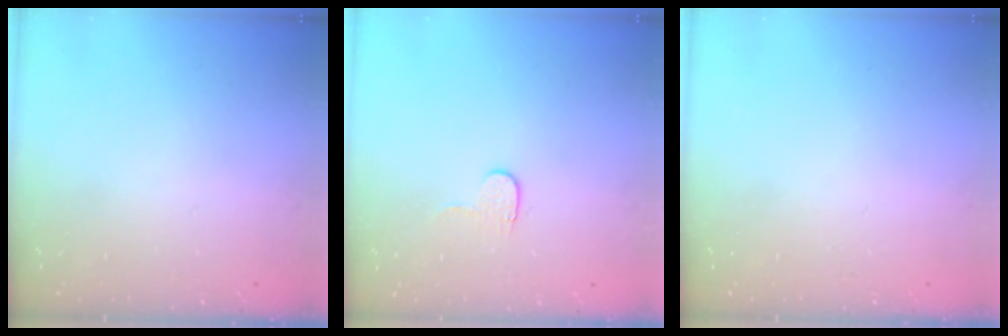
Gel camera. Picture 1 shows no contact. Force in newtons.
{"total": 3.6, "press": 3.6, "slide": 0.4}
{"total": 0.0}